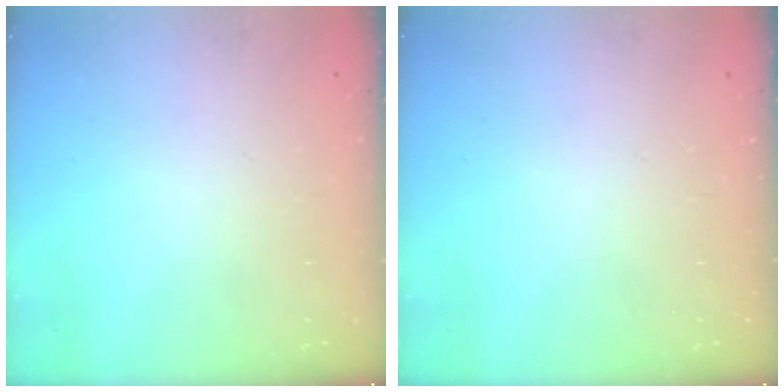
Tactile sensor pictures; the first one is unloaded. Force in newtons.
{"total": 0.0}